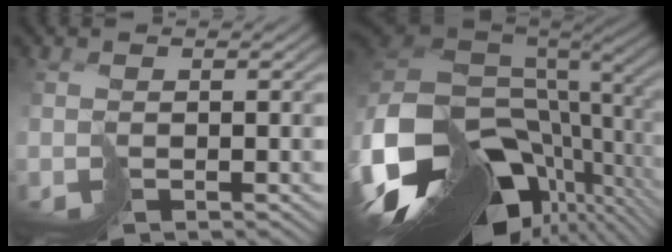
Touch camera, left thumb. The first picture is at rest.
{"total": 17.6, "force": [-4.8, 9.7, 13.8], "torque": [-0.328, -0.026, -0.064]}